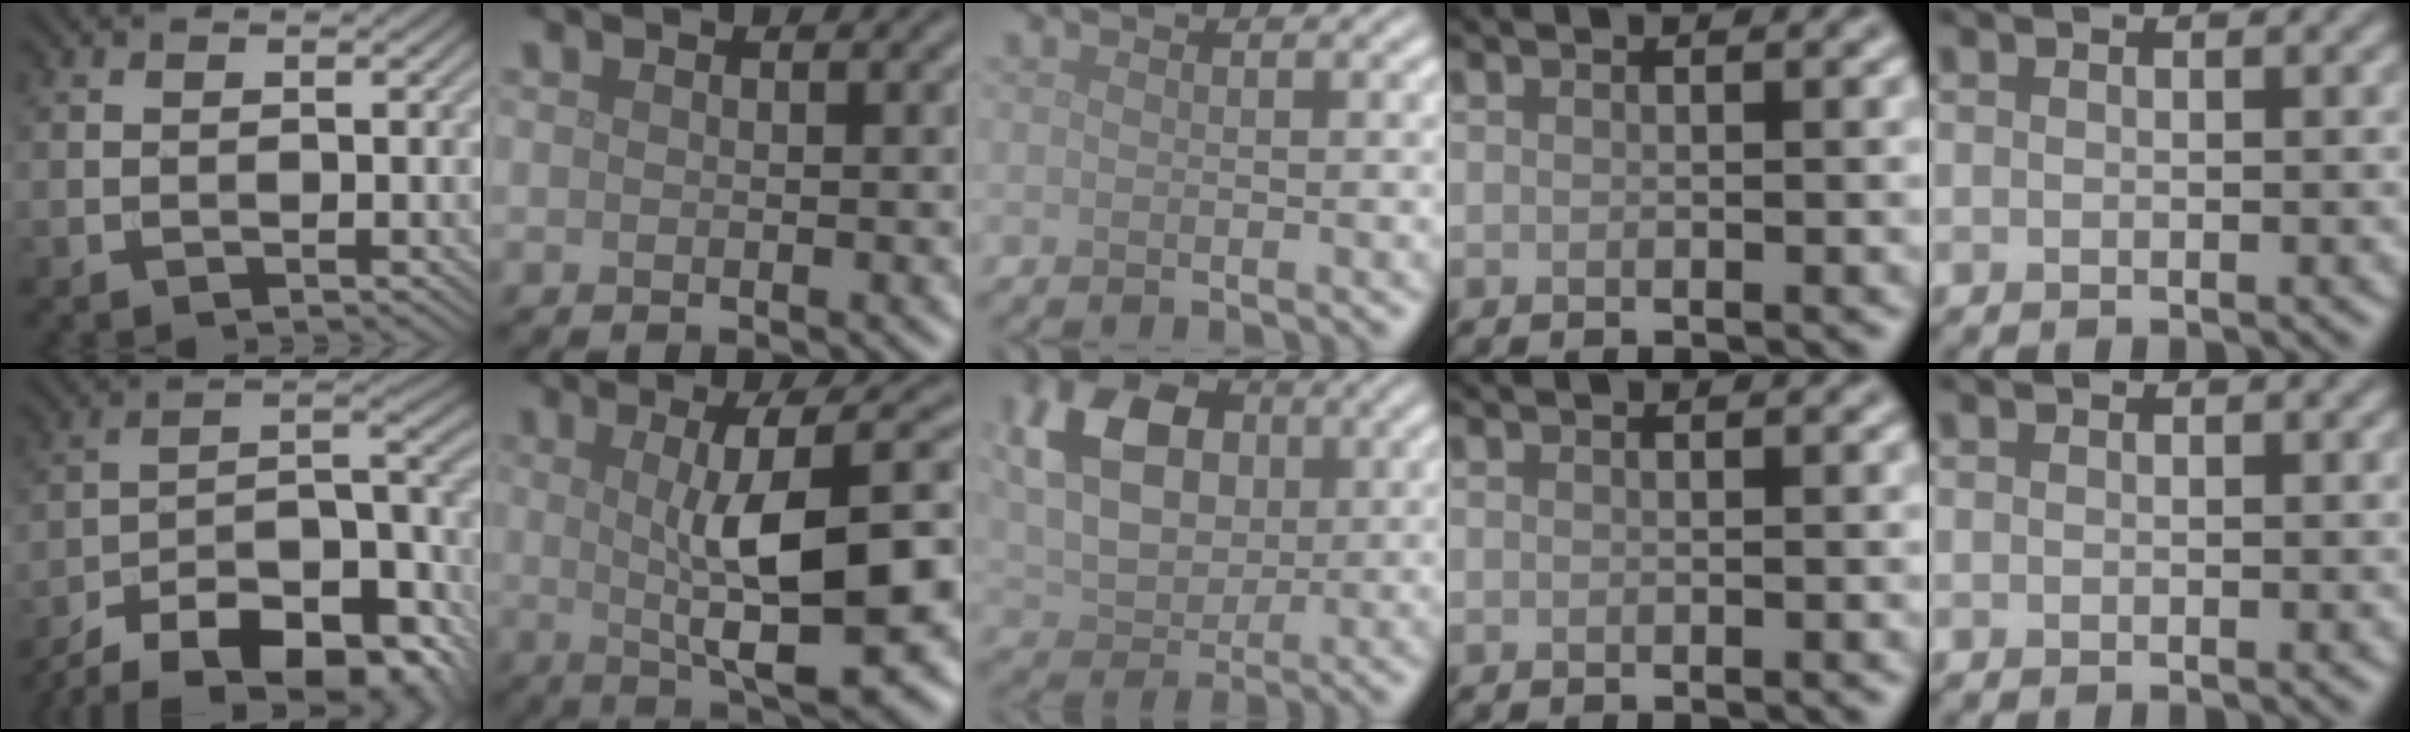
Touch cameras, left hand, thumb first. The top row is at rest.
{"thumb": {"total": 16.9, "force": [-13.1, 5.5, 9.1], "torque": [-0.170, -0.003, -0.203]}, "index": {"total": 10.1, "force": [0.4, 2.5, 9.8], "torque": [-0.132, 0.007, 0.011]}, "middle": {"total": 10.2, "force": [2.6, 7.5, 6.5], "torque": [-0.143, 0.027, 0.039]}}